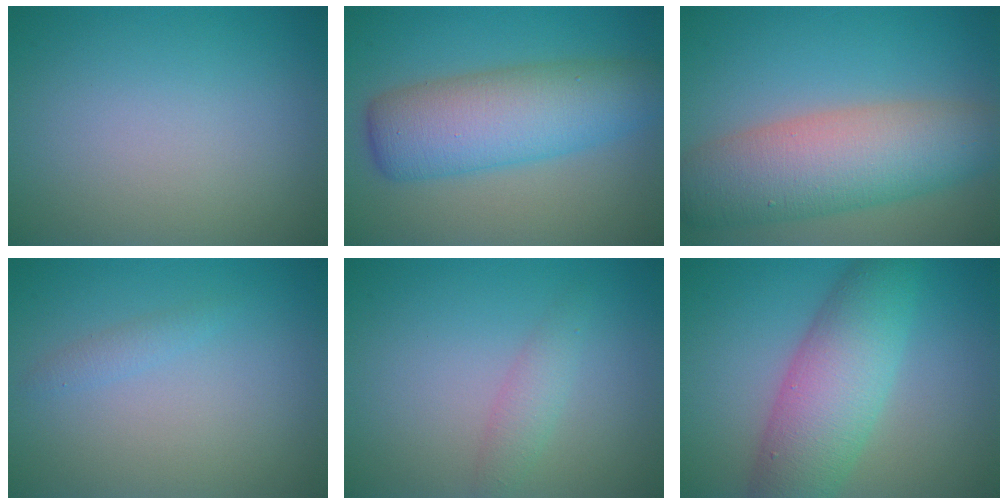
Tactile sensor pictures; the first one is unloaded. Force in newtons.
{"total": 7.8, "press": 7.8, "slide": 0.1}
{"total": 8.8, "press": 8.8, "slide": 0.4}
{"total": 1.0, "press": 1.0, "slide": 0.0}
{"total": 1.7, "press": 1.7, "slide": 0.1}
{"total": 7.5, "press": 7.5, "slide": 0.1}